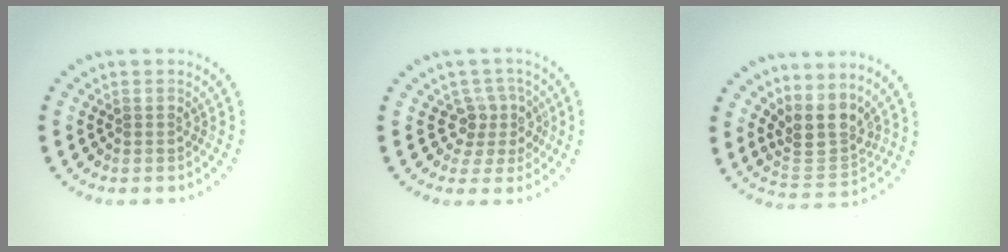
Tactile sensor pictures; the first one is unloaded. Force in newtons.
{"total": 2.7, "press": 2.1, "slide": 1.8}
{"total": 3.7, "press": 2.9, "slide": 2.3}